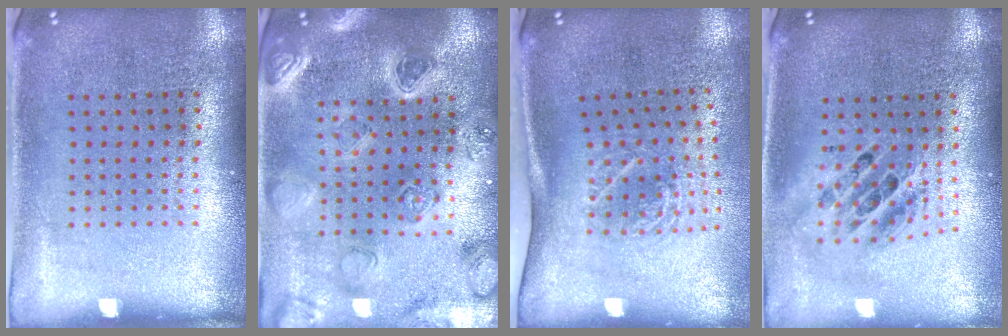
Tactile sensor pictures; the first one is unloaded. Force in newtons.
{"total": 2.4, "press": 2.4, "slide": 0.2}
{"total": 1.8, "press": 1.3, "slide": 1.3}
{"total": 1.8, "press": 1.4, "slide": 1.1}